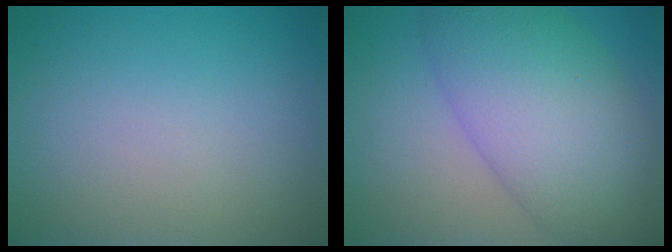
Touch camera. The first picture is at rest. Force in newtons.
{"total": 9.8, "press": 9.7, "slide": 0.2}